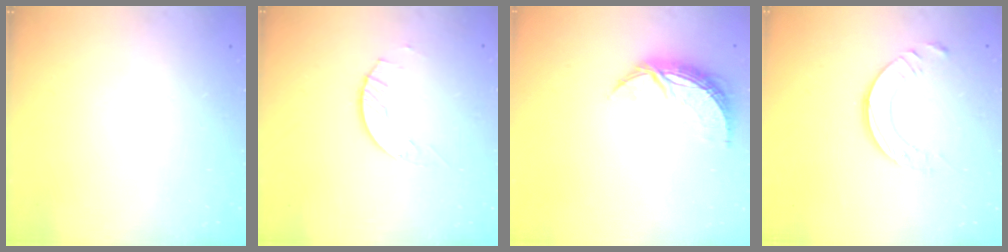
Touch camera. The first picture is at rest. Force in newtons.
{"total": 2.1, "press": 2.1, "slide": 0.3}
{"total": 9.7, "press": 9.7, "slide": 0.4}
{"total": 8.8, "press": 8.7, "slide": 0.9}